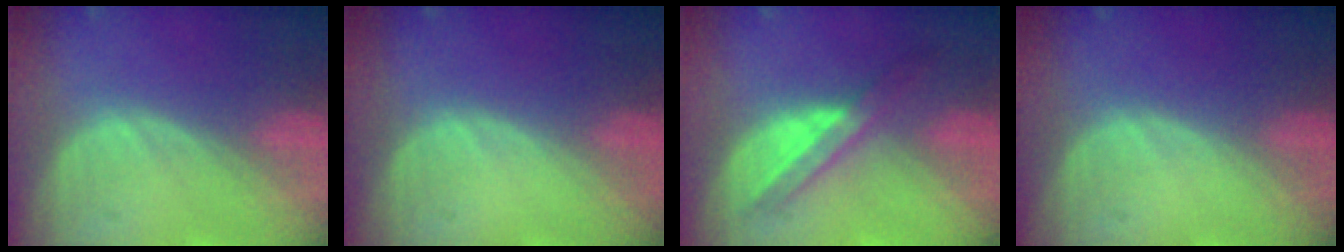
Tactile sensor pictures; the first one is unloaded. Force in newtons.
{"total": 0.0}
{"total": 5.8, "press": 5.2, "slide": 2.6}
{"total": 0.0}